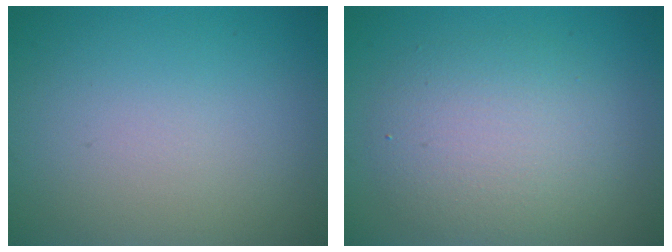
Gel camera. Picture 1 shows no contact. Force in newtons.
{"total": 4.6, "press": 4.6, "slide": 0.1}